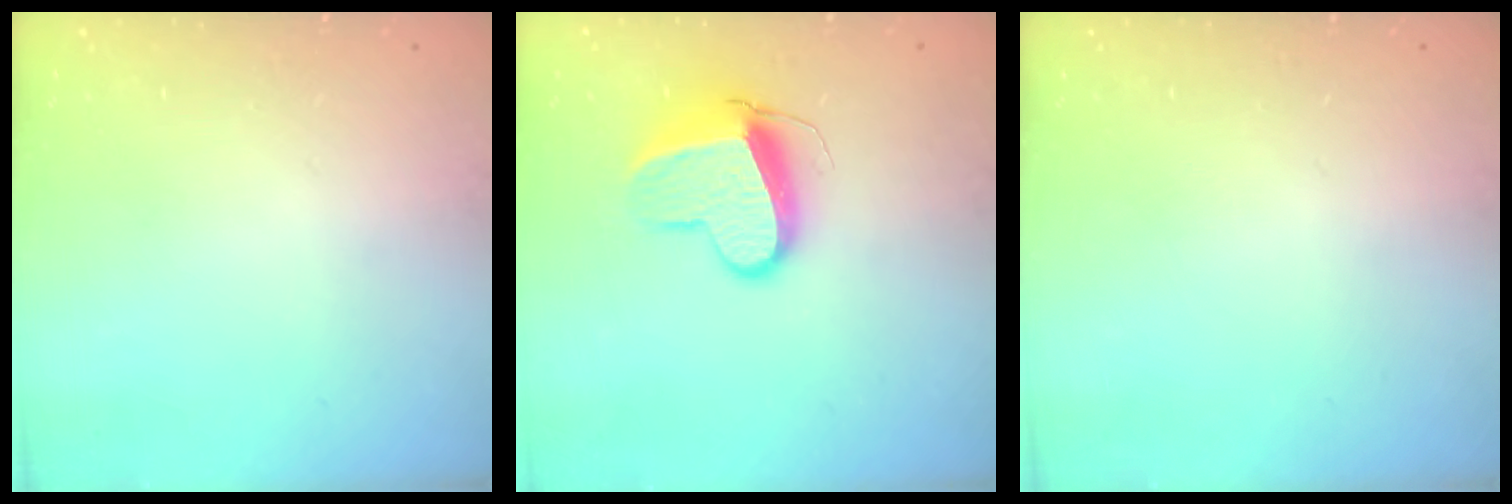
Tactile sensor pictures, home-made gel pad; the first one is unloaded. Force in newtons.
{"total": 10.9, "press": 10.8, "slide": 1.3}
{"total": 0.0}